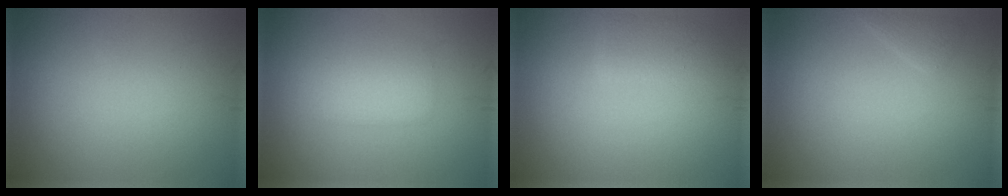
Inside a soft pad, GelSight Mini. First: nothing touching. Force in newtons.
{"total": 2.3, "press": 2.3, "slide": 0.1}
{"total": 2.1, "press": 2.1, "slide": 0.2}
{"total": 0.9, "press": 0.9, "slide": 0.1}